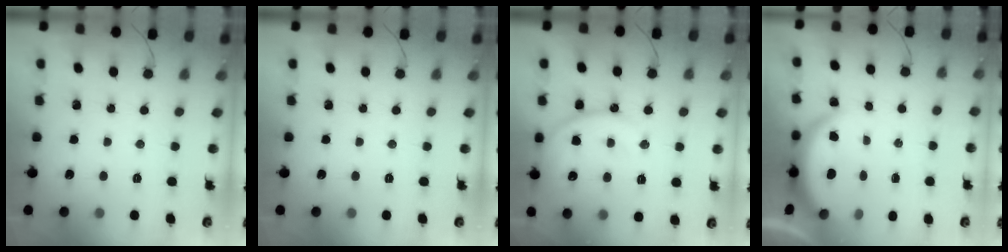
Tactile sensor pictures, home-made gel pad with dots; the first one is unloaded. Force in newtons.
{"total": 0.0}
{"total": 13.6, "press": 13.6, "slide": 1.2}
{"total": 3.8, "press": 3.8, "slide": 0.2}